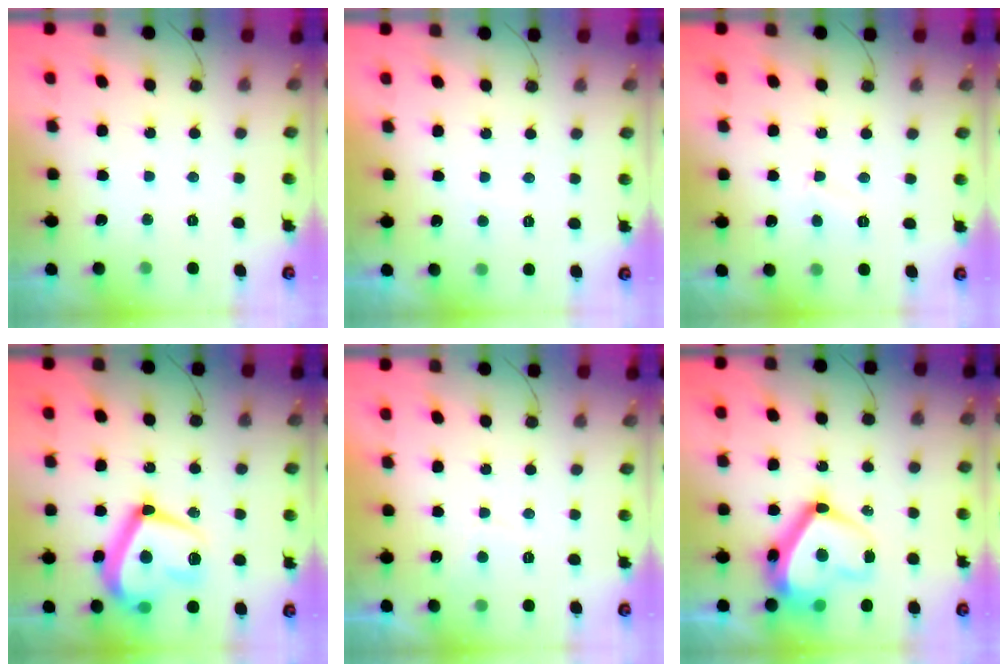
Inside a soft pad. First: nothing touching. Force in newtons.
{"total": 0.0}
{"total": 4.2, "press": 4.2, "slide": 0.4}
{"total": 19.4, "press": 19.3, "slide": 1.8}
{"total": 2.5, "press": 2.4, "slide": 0.7}
{"total": 18.8, "press": 18.7, "slide": 2.1}